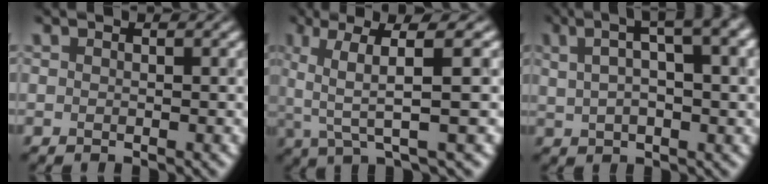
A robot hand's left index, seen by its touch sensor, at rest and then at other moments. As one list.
[{"total": 4.4, "force": [0.6, -0.4, 4.3], "torque": [-0.101, -0.007, 0.048]}, {"total": 6.0, "force": [2.8, 1.0, 5.2], "torque": [-0.118, 0.011, 0.090]}]